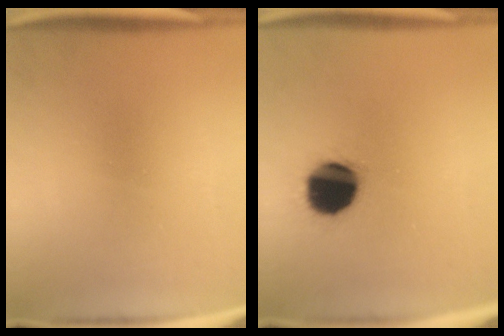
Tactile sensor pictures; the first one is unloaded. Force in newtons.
{"total": 16.2}